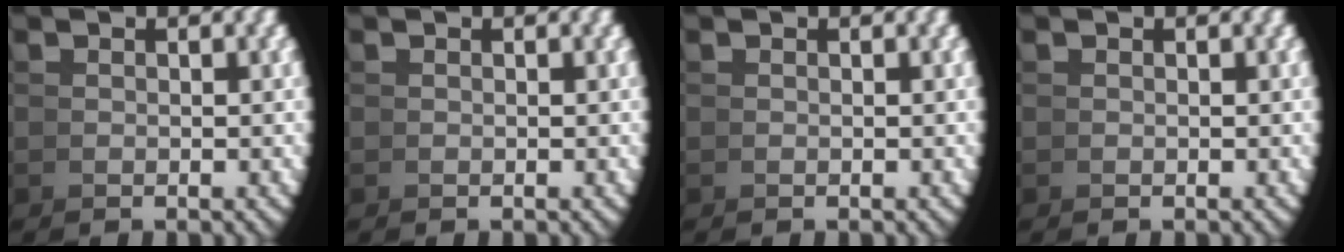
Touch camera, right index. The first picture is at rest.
{"total": 0.0}
{"total": 0.0}
{"total": 0.0}